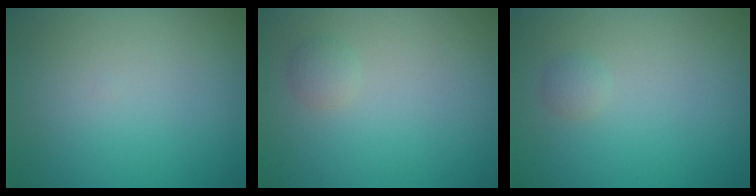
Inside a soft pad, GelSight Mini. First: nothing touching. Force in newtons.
{"total": 1.1, "press": 1.1, "slide": 0.0}
{"total": 0.9, "press": 0.9, "slide": 0.0}